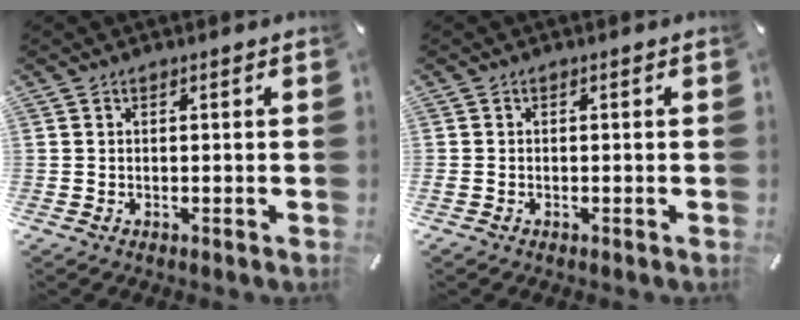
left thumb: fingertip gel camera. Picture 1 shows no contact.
{"total": 0.5, "force": [-0.4, 0.4, 0.1], "torque": [-0.001, 0.002, -0.008]}